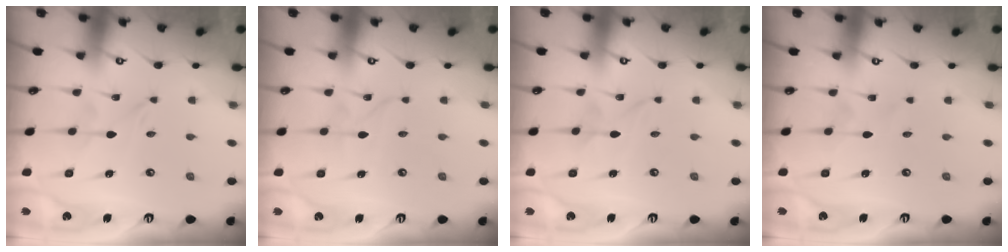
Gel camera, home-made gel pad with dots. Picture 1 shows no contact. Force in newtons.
{"total": 1.6, "press": 1.5, "slide": 0.2}
{"total": 1.0, "press": 1.0, "slide": 0.2}
{"total": 0.0}